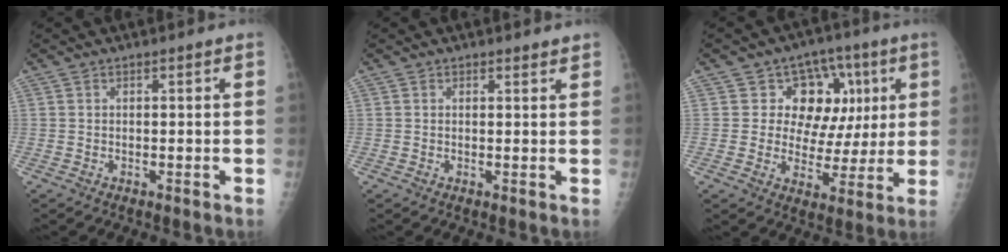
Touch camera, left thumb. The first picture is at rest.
{"total": 0.8, "force": [0.8, 0.3, 0.0], "torque": [0.001, -0.006, 0.007]}
{"total": 12.9, "force": [4.0, 10.1, 7.0], "torque": [-0.031, -0.002, 0.059]}